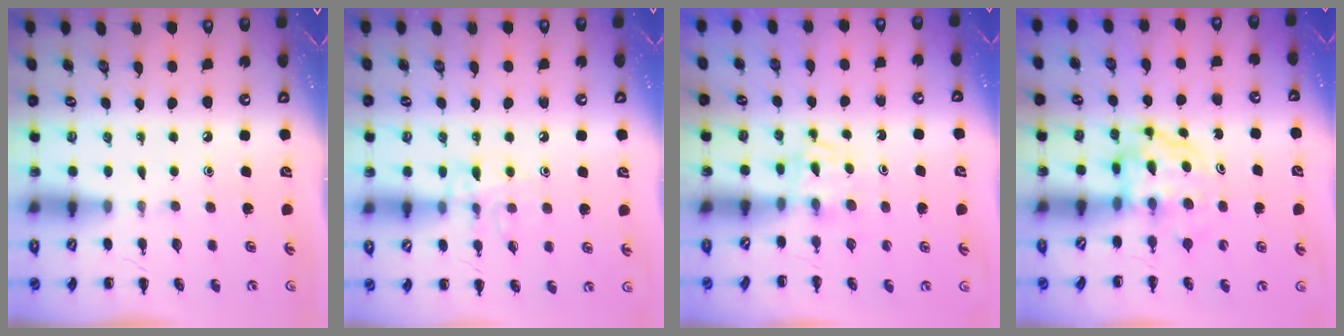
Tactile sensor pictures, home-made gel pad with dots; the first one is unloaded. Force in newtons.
{"total": 9.5, "press": 9.4, "slide": 1.2}
{"total": 2.7, "press": 2.4, "slide": 1.1}
{"total": 3.9, "press": 3.9, "slide": 0.2}